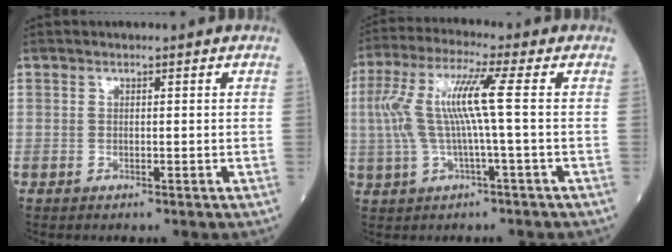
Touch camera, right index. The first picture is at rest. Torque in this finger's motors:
{"motor_torque": [1.40, 0.15, 0.73, 0.21]}